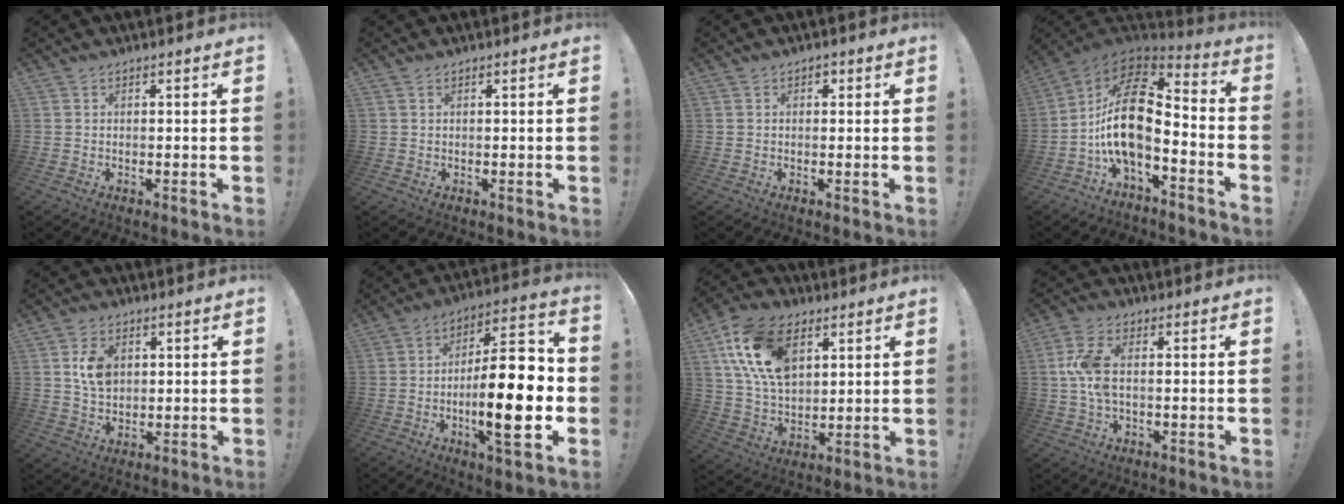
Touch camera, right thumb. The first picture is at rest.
{"total": 0.0}
{"total": 1.0, "force": [-0.1, 0.9, 0.5], "torque": [-0.006, 0.003, -0.004]}
{"total": 17.4, "force": [-2.1, 8.6, 15.0], "torque": [-0.296, 0.010, -0.037]}
{"total": 7.5, "force": [1.7, 5.6, 4.8], "torque": [-0.072, 0.005, 0.032]}
{"total": 23.3, "force": [-4.6, 6.9, 21.8], "torque": [-0.361, 0.025, -0.074]}
{"total": 18.7, "force": [7.7, 11.7, 12.4], "torque": [-0.233, -0.021, 0.143]}
{"total": 8.4, "force": [0.2, 3.8, 7.4], "torque": [-0.157, -0.002, 0.004]}